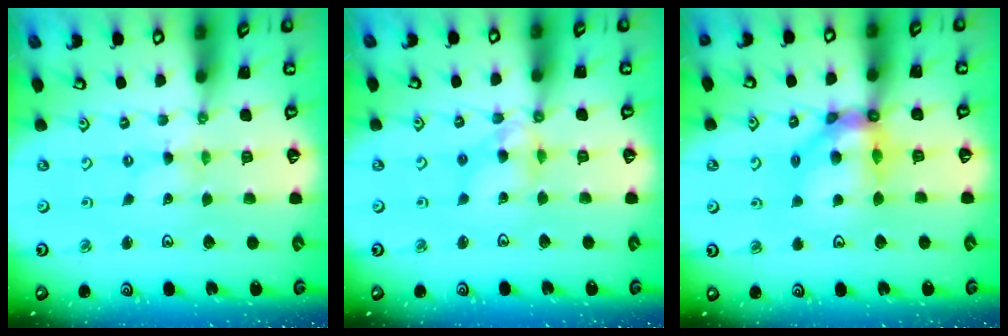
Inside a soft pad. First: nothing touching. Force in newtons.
{"total": 7.2, "press": 7.1, "slide": 0.7}
{"total": 11.7, "press": 11.6, "slide": 1.4}